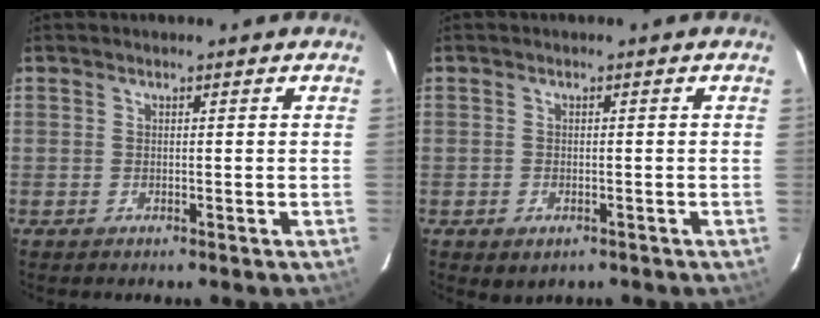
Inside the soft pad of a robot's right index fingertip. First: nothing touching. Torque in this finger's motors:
{"motor_torque": [0.35, -0.44, -0.01, -0.03]}